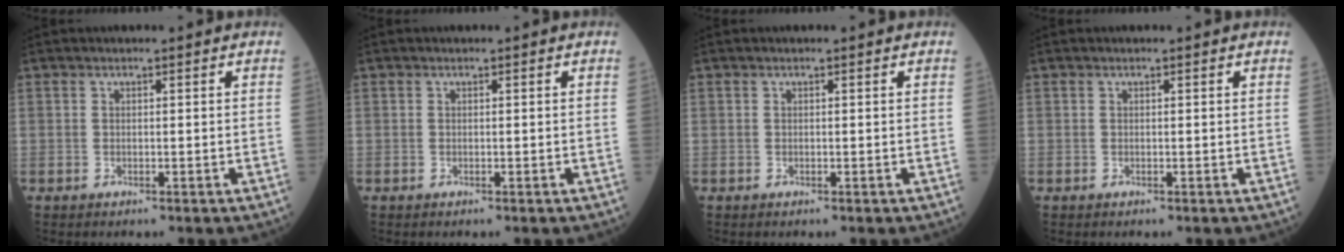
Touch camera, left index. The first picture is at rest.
{"total": 0.0}
{"total": 0.0}
{"total": 0.0}